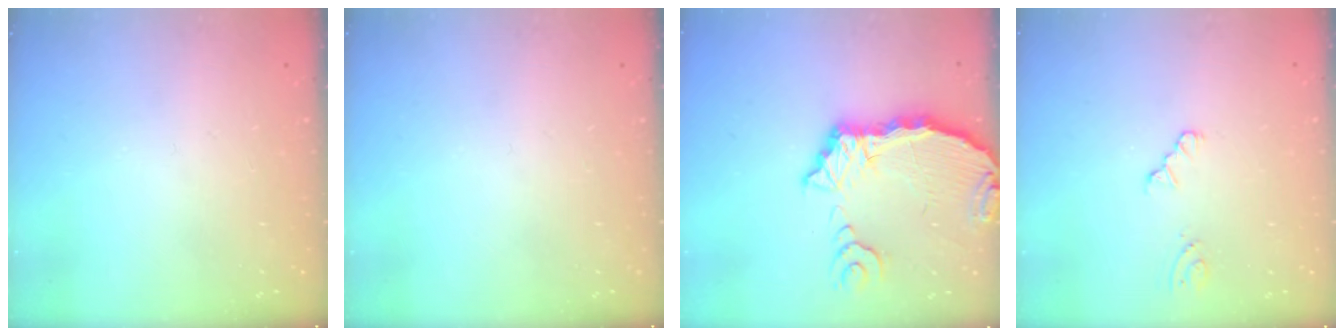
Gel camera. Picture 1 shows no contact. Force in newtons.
{"total": 0.0}
{"total": 11.4, "press": 11.3, "slide": 1.4}
{"total": 1.7, "press": 1.7, "slide": 0.3}